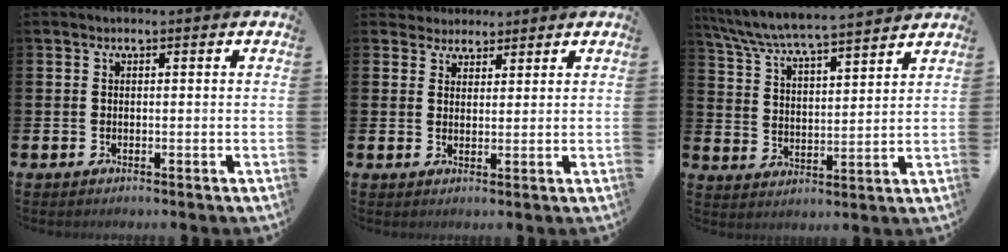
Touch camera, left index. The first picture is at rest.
{"total": 3.2, "force": [2.9, 1.5, -0.4], "torque": [0.004, -0.011, 0.051]}
{"total": 6.9, "force": [6.6, 0.1, 1.8], "torque": [-0.066, -0.047, 0.116]}